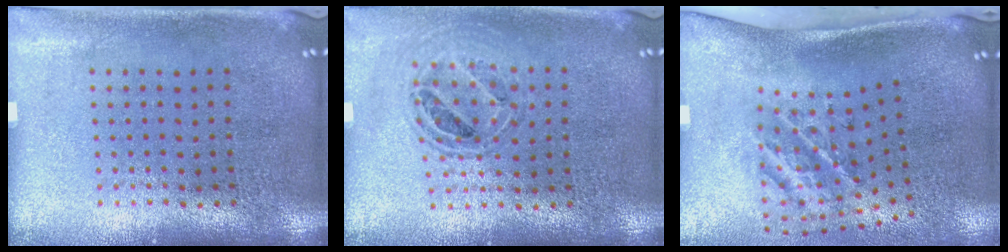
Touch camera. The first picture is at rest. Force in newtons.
{"total": 0.8, "press": 0.8, "slide": 0.0}
{"total": 2.3, "press": 1.4, "slide": 1.8}